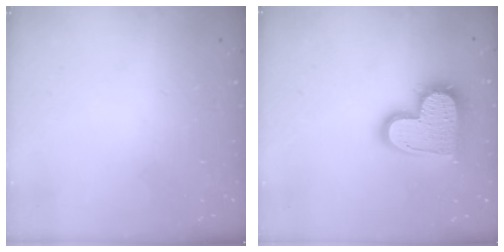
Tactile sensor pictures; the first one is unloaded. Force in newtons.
{"total": 17.5, "press": 17.4, "slide": 1.3}